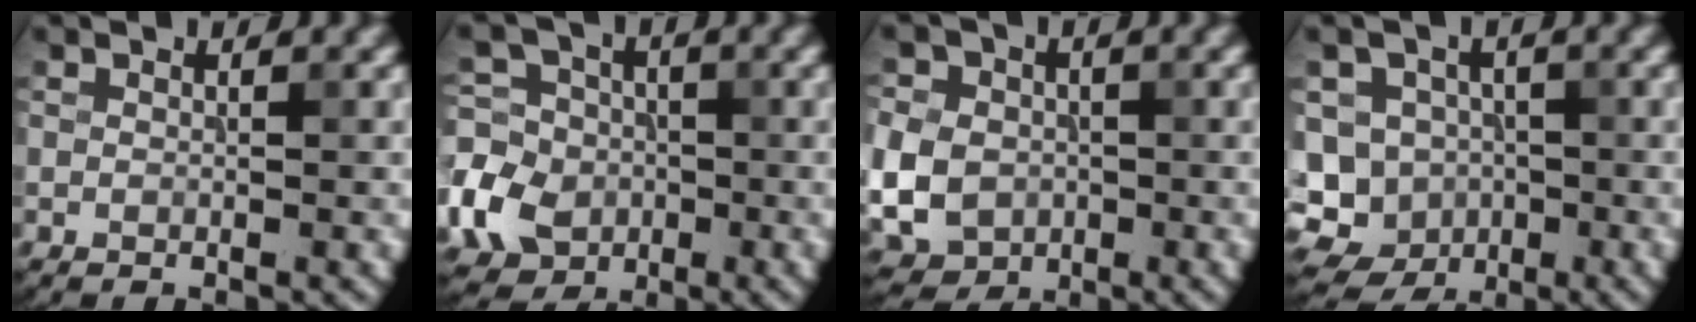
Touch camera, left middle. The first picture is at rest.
{"total": 6.5, "force": [-2.3, 5.5, 2.6], "torque": [-0.054, 0.002, -0.057]}
{"total": 6.8, "force": [-1.1, 5.7, 3.4], "torque": [-0.077, -0.008, -0.037]}
{"total": 10.0, "force": [-3.4, 9.1, 2.6], "torque": [-0.044, 0.008, -0.075]}